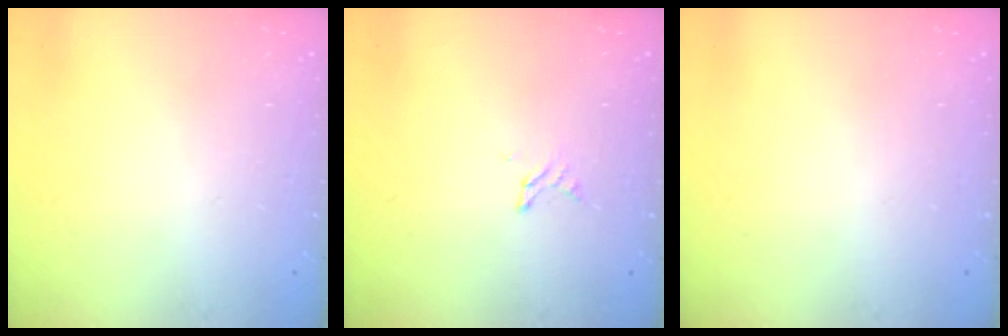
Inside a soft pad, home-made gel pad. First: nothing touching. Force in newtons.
{"total": 2.2, "press": 2.2, "slide": 0.3}
{"total": 0.0}